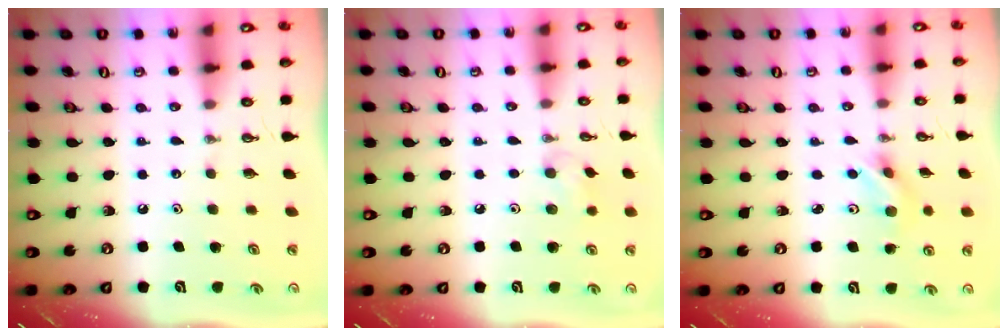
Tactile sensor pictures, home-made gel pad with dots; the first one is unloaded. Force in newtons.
{"total": 6.0, "press": 5.7, "slide": 1.9}
{"total": 3.8, "press": 3.0, "slide": 2.3}